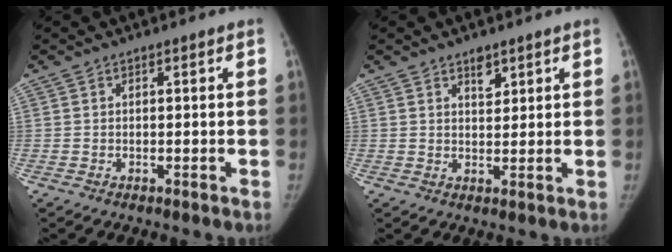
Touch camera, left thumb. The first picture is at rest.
{"total": 2.9, "force": [1.9, 1.6, 1.5], "torque": [-0.009, -0.013, 0.033]}